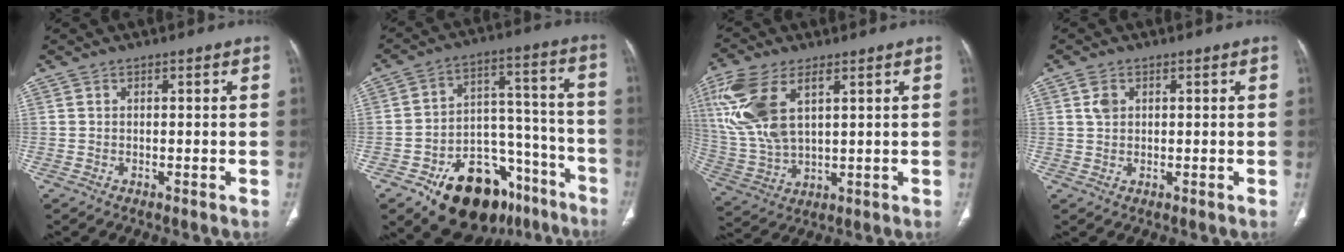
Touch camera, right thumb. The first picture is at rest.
{"total": 22.5, "force": [-13.2, 12.8, 13.0], "torque": [-0.145, 0.095, -0.195]}
{"total": 15.3, "force": [5.6, 7.6, 12.0], "torque": [-0.277, -0.009, 0.119]}
{"total": 2.4, "force": [0.9, 1.7, 1.5], "torque": [-0.027, 0.001, 0.021]}